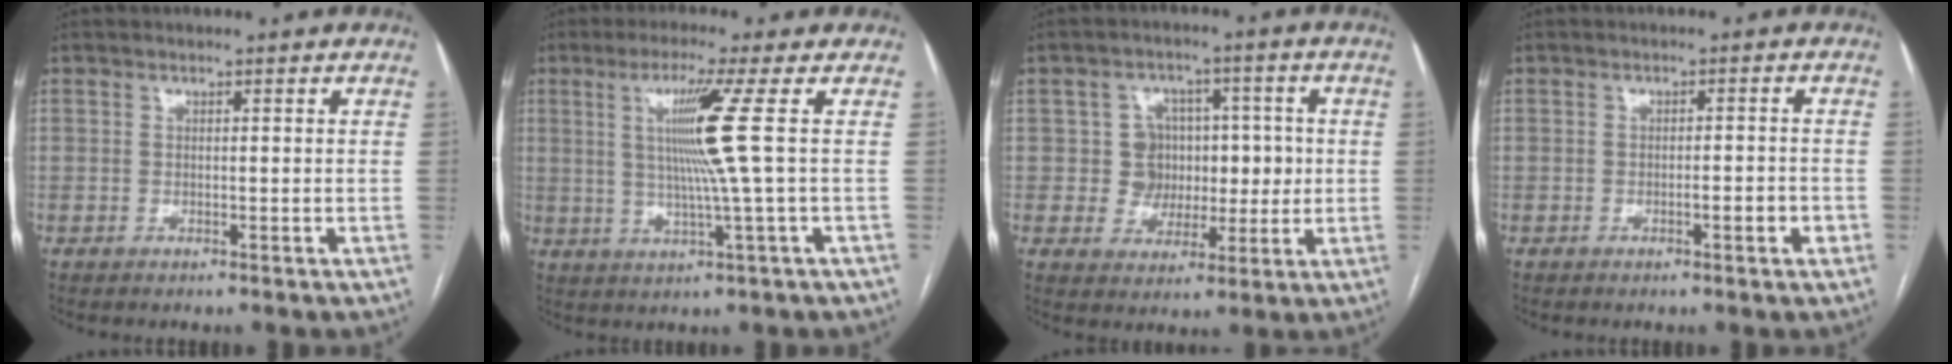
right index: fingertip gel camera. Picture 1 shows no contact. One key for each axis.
{"total": 8.5, "fx": 1.6, "fy": -2.7, "fz": 7.9, "tx": -0.147, "ty": -0.003, "tz": 0.039}
{"total": 7.1, "fx": 0.4, "fy": 6.7, "fz": 2.3, "tx": -0.019, "ty": 0.031, "tz": 0.011}
{"total": 2.5, "fx": -1.1, "fy": 0.5, "fz": 2.2, "tx": -0.029, "ty": 0.001, "tz": -0.015}